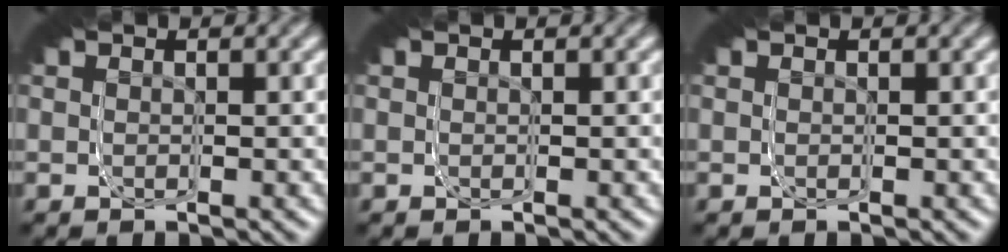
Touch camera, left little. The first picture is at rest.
{"total": 0.0}
{"total": 0.0}